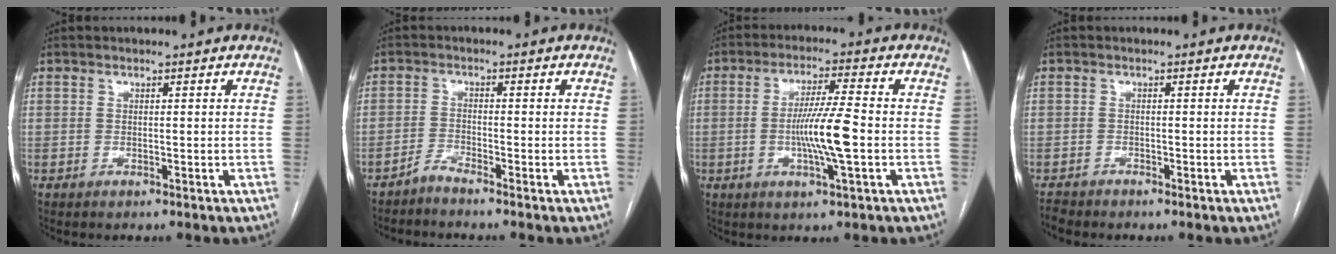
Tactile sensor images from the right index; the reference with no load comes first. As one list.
[{"total": 1.8, "force": [-1.8, -0.3, 0.3], "torque": [-0.006, -0.006, -0.039]}, {"total": 8.7, "force": [-1.5, -0.1, 8.6], "torque": [-0.162, -0.005, -0.029]}, {"total": 1.3, "force": [-1.2, 0.3, -0.4], "torque": [0.004, -0.004, -0.022]}]